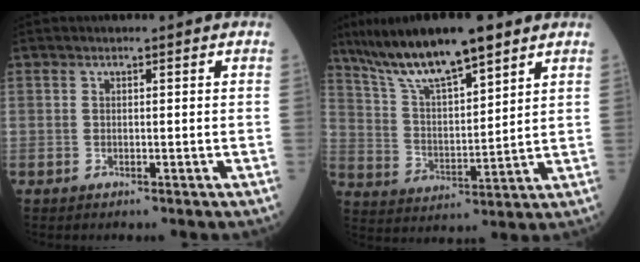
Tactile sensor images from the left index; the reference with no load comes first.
{"total": 13.9, "force": [10.7, 2.2, 8.6], "torque": [-0.158, 0.011, 0.199]}